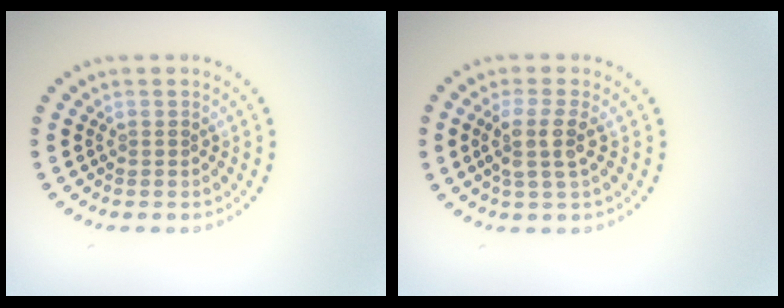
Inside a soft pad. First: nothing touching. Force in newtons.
{"total": 2.9, "press": 2.4, "slide": 1.6}